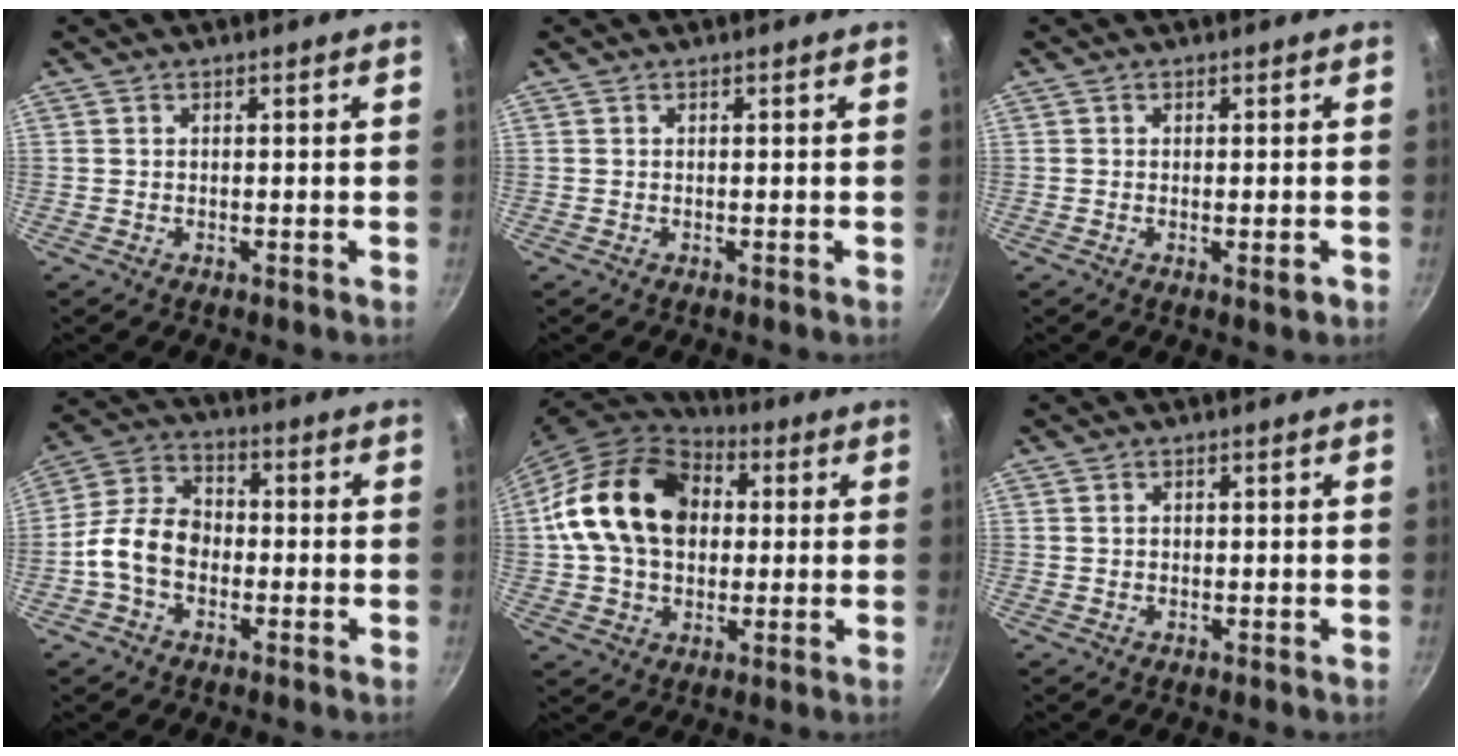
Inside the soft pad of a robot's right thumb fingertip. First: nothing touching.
{"total": 0.0}
{"total": 2.0, "force": [-0.6, 0.5, 1.9], "torque": [-0.029, -0.004, -0.011]}
{"total": 10.4, "force": [-2.4, 7.5, 6.7], "torque": [-0.102, 0.033, -0.062]}
{"total": 20.5, "force": [3.2, 15.1, 13.5], "torque": [-0.218, 0.027, 0.046]}
{"total": 0.8, "force": [0.2, 0.7, 0.3], "torque": [-0.004, 0.004, 0.003]}